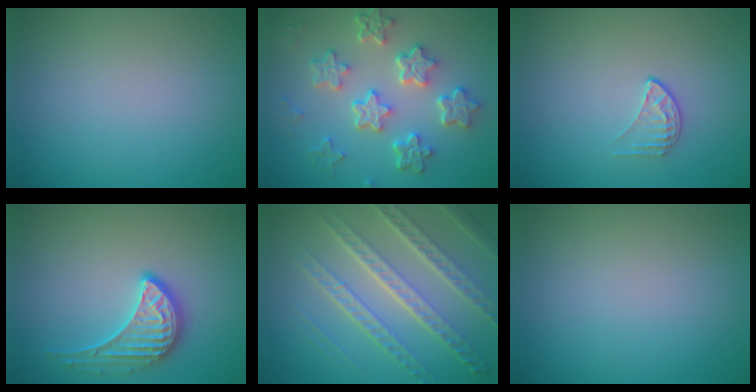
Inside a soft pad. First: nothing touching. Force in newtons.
{"total": 5.8, "press": 4.6, "slide": 3.6}
{"total": 1.4, "press": 0.9, "slide": 1.1}
{"total": 3.5, "press": 3.1, "slide": 1.5}
{"total": 7.1, "press": 5.0, "slide": 5.0}
{"total": 0.0}